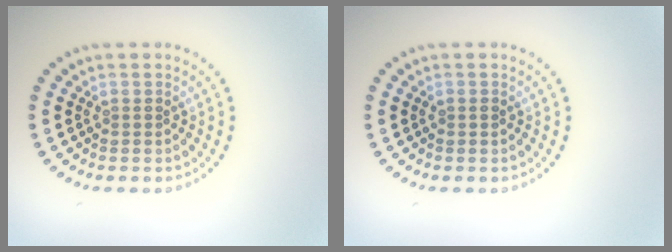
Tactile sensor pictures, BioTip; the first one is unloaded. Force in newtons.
{"total": 0.8, "press": 0.8, "slide": 0.0}